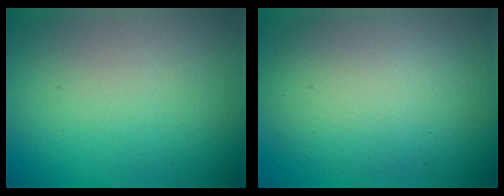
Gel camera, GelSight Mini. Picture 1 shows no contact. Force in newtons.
{"total": 6.1, "press": 6.1, "slide": 0.1}